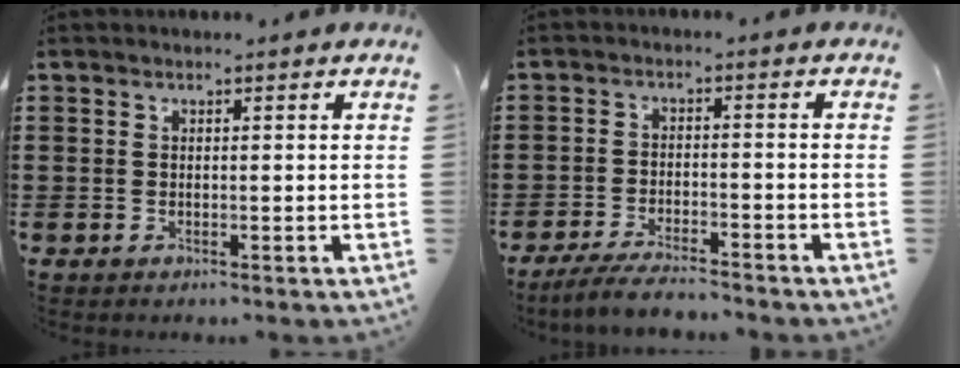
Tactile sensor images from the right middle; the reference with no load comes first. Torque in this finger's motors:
{"motor_torque": [2.14, 0.00, 0.05, 0.07]}